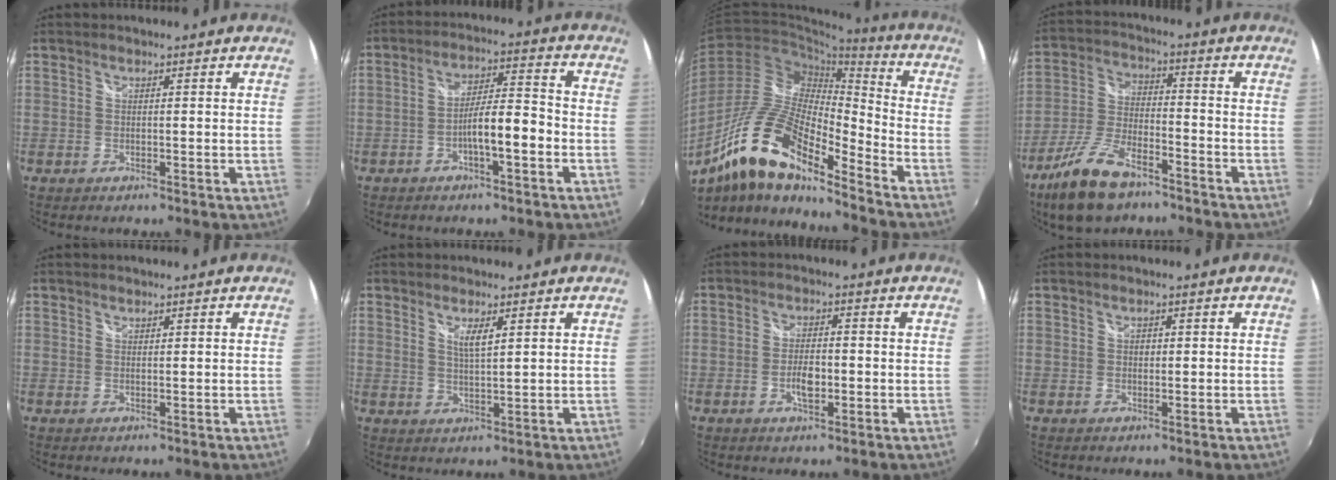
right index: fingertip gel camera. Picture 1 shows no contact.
{"total": 7.2, "force": [-2.9, 1.0, 6.5], "torque": [-0.112, 0.016, -0.042]}
{"total": 18.3, "force": [-12.3, 4.9, 12.6], "torque": [-0.238, -0.004, -0.243]}
{"total": 13.0, "force": [-9.0, 5.1, 7.8], "torque": [-0.174, -0.014, -0.168]}
{"total": 0.6, "force": [0.6, 0.2, 0.0], "torque": [0.001, 0.000, 0.011]}
{"total": 3.2, "force": [1.6, 0.7, 2.8], "torque": [-0.049, -0.004, 0.027]}
{"total": 4.2, "force": [-1.1, 1.9, 3.6], "torque": [-0.070, 0.001, -0.018]}
{"total": 1.0, "force": [0.2, 0.8, 0.4], "torque": [-0.004, 0.002, 0.003]}